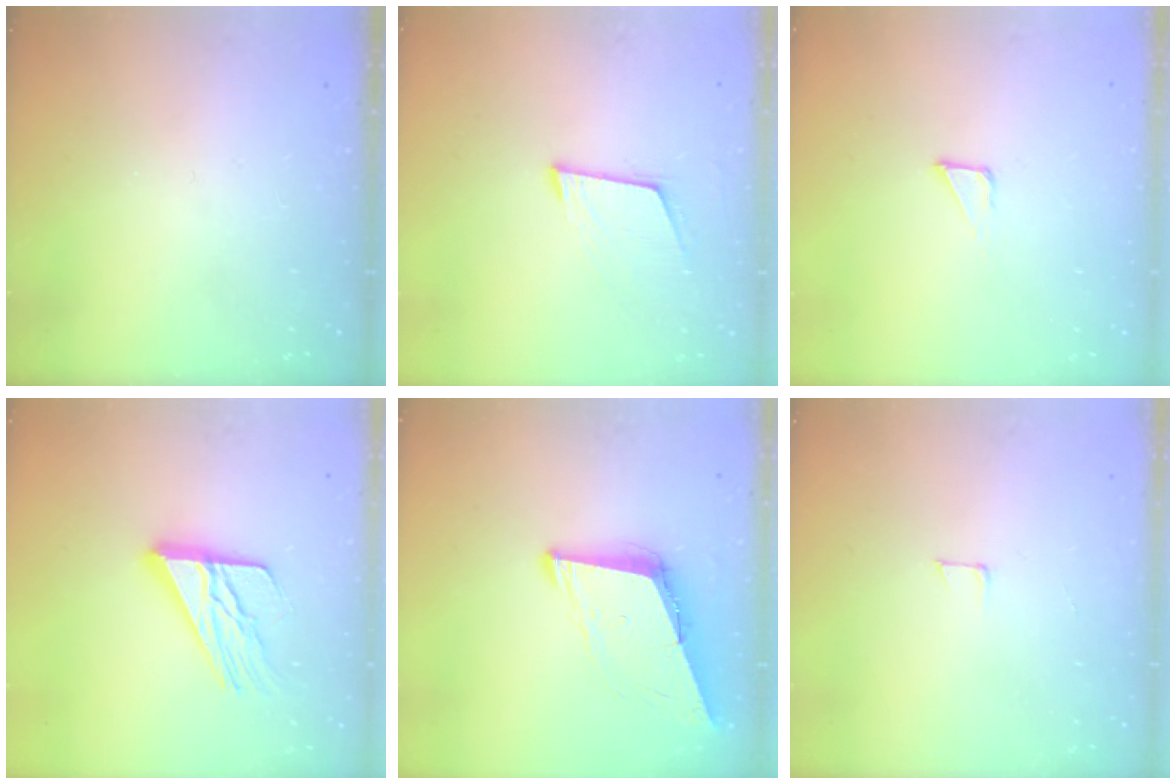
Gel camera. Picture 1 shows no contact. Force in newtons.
{"total": 6.7, "press": 6.4, "slide": 2.0}
{"total": 2.8, "press": 2.8, "slide": 0.1}
{"total": 16.5, "press": 16.5, "slide": 1.6}
{"total": 8.6, "press": 7.8, "slide": 3.6}
{"total": 4.4, "press": 4.4, "slide": 0.3}